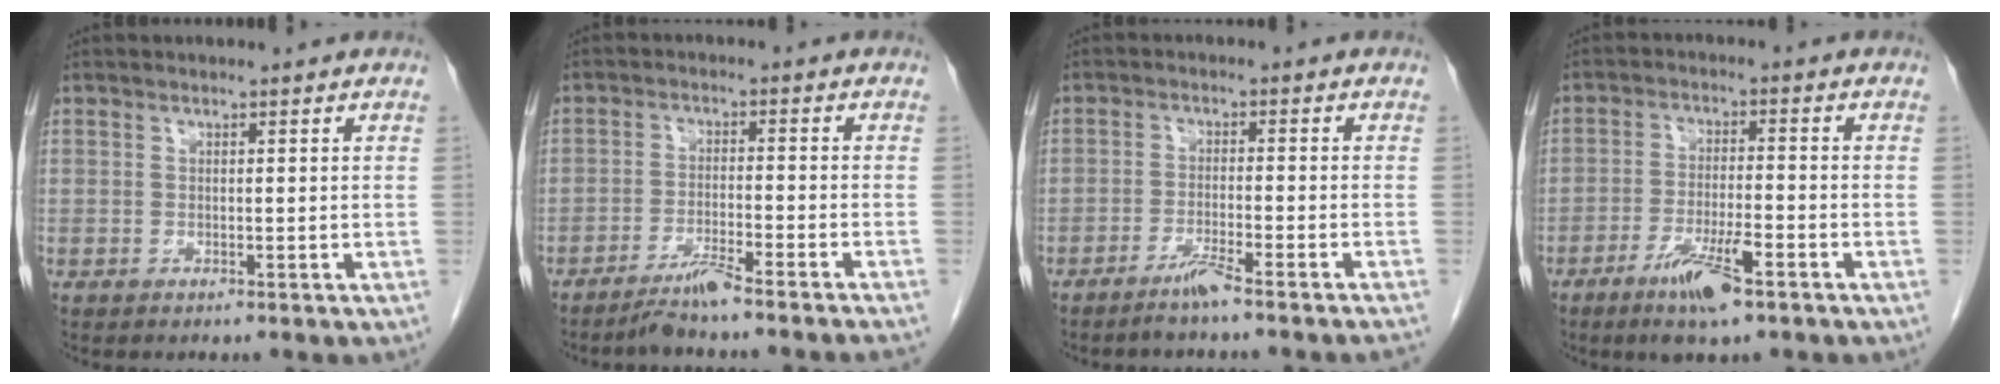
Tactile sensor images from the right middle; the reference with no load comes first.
{"total": 6.1, "force": [-5.1, -1.6, 3.0], "torque": [-0.044, -0.020, -0.088]}
{"total": 4.6, "force": [-3.7, -1.1, 2.6], "torque": [-0.045, -0.008, -0.065]}
{"total": 7.5, "force": [-4.6, 0.9, 5.9], "torque": [-0.116, -0.014, -0.080]}